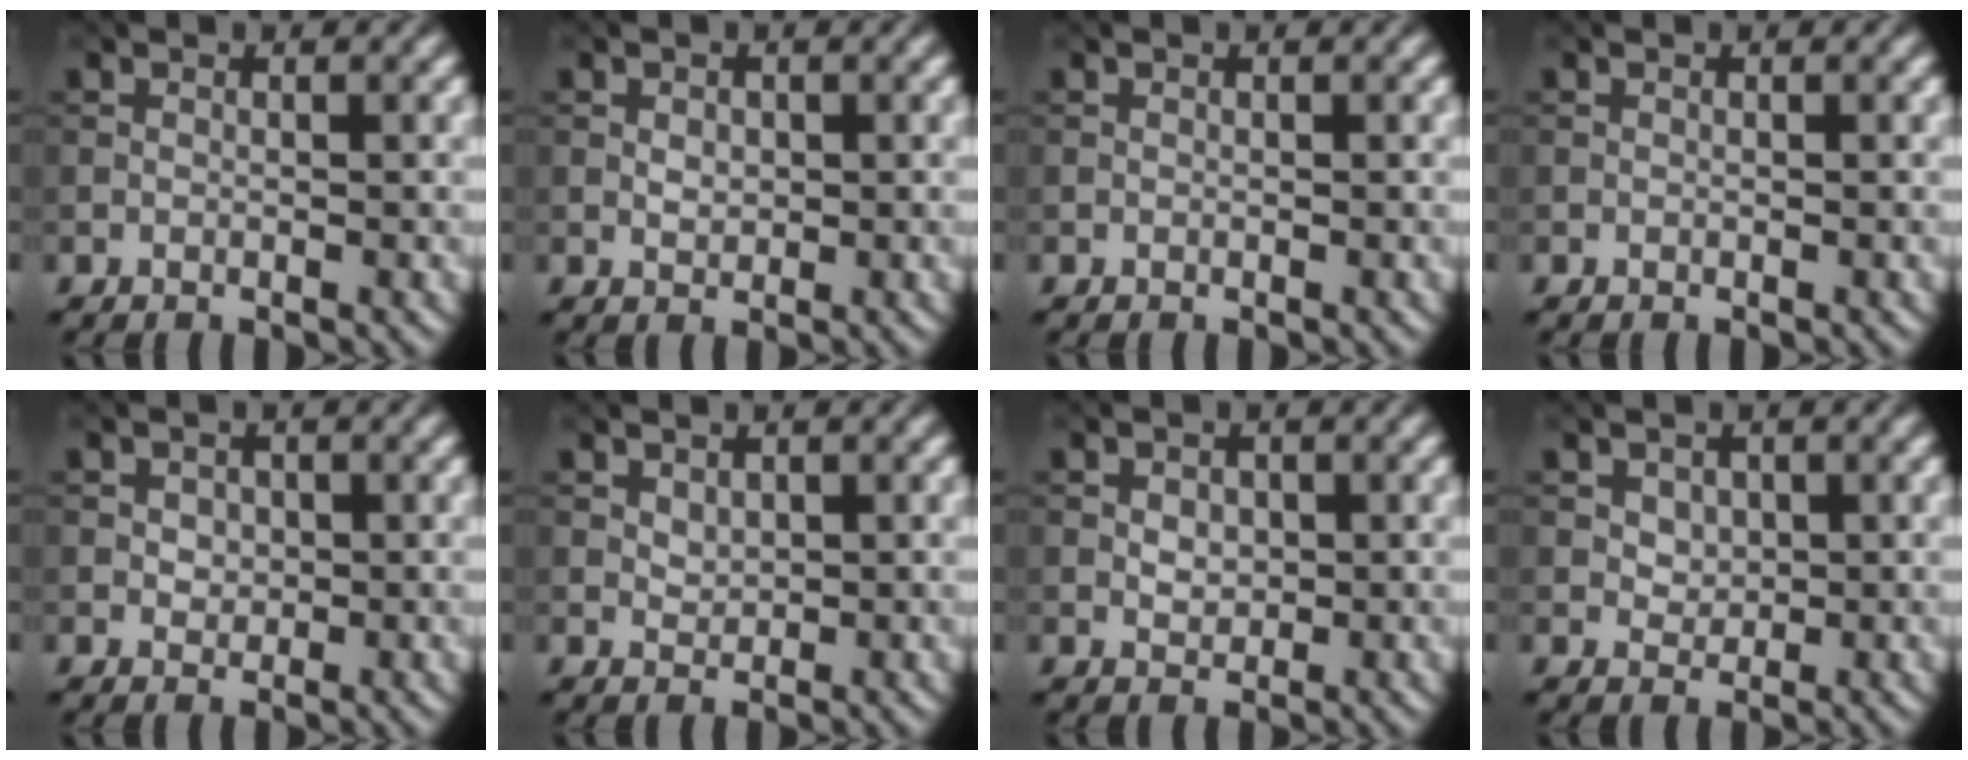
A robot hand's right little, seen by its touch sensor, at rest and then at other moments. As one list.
[{"total": 1.2, "force": [0.1, 0.9, 0.8], "torque": [-0.013, -0.001, 0.002]}, {"total": 0.0}, {"total": 0.0}, {"total": 1.3, "force": [0.2, 1.1, 0.6], "torque": [-0.010, -0.002, 0.004]}, {"total": 1.1, "force": [0.5, 0.8, 0.5], "torque": [-0.011, -0.003, 0.013]}, {"total": 1.6, "force": [0.2, 1.2, 1.0], "torque": [-0.018, -0.001, 0.003]}, {"total": 1.5, "force": [0.5, 1.2, 0.6], "torque": [-0.012, -0.006, 0.012]}]